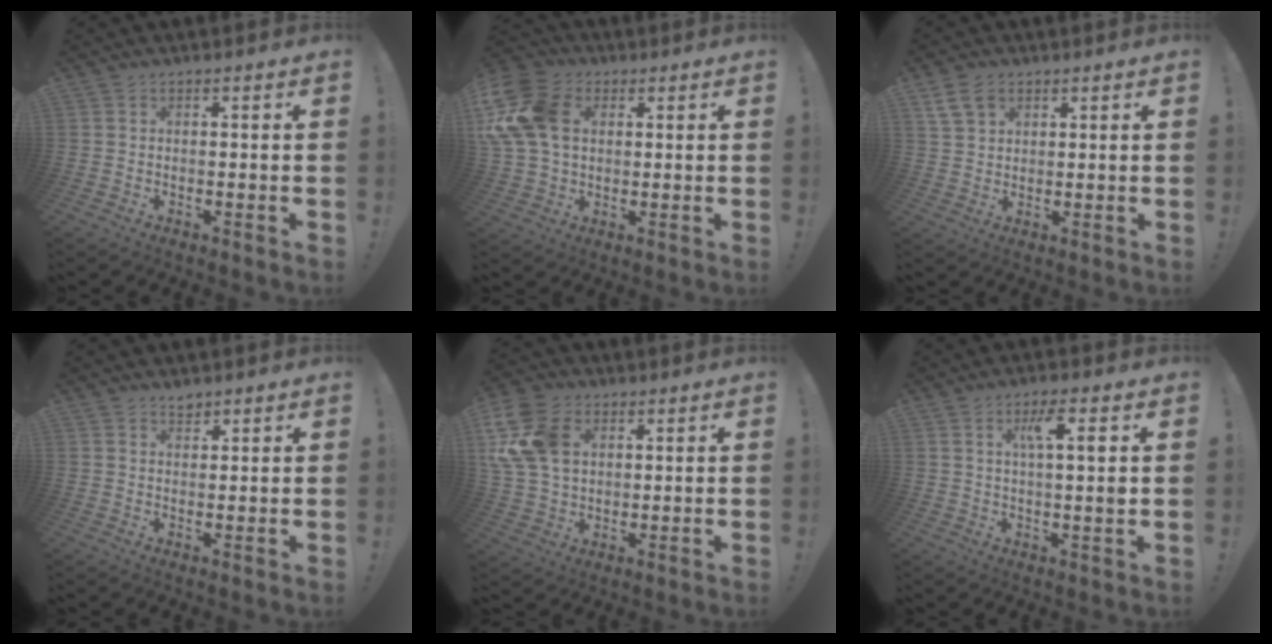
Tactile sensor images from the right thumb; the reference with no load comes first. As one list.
[{"total": 18.0, "force": [3.8, 13.2, 11.5], "torque": [-0.230, 0.004, 0.075]}, {"total": 6.9, "force": [3.8, 4.7, 3.4], "torque": [-0.062, -0.005, 0.078]}, {"total": 2.4, "force": [2.1, 1.0, 0.6], "torque": [0.003, -0.016, 0.036]}, {"total": 15.7, "force": [4.5, 11.4, 9.8], "torque": [-0.200, -0.006, 0.090]}, {"total": 7.3, "force": [2.3, 0.8, 6.9], "torque": [-0.116, 0.002, 0.029]}]